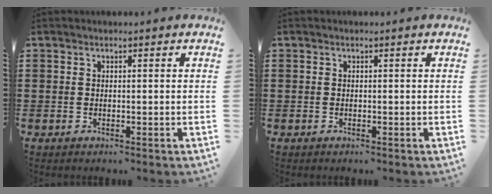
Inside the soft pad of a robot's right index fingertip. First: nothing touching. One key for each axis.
{"total": 0.0}